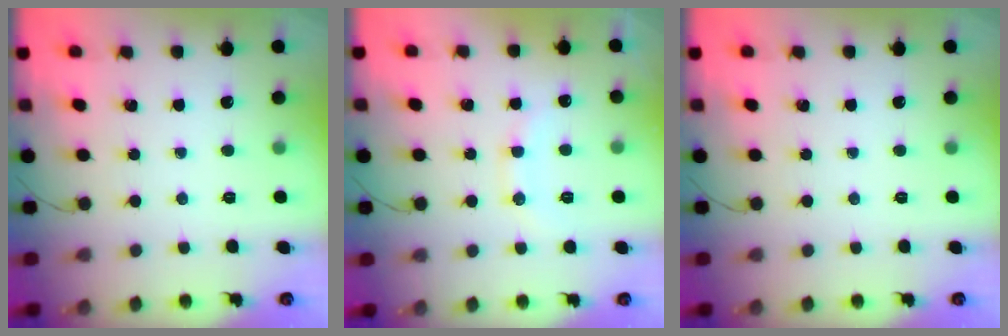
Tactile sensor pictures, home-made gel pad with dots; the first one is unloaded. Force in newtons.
{"total": 9.7, "press": 9.7, "slide": 1.1}
{"total": 0.0}